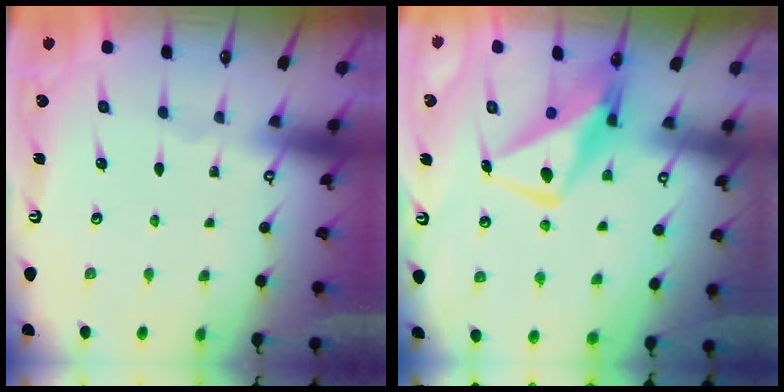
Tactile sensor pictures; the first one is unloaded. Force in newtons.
{"total": 10.8, "press": 10.8, "slide": 1.2}